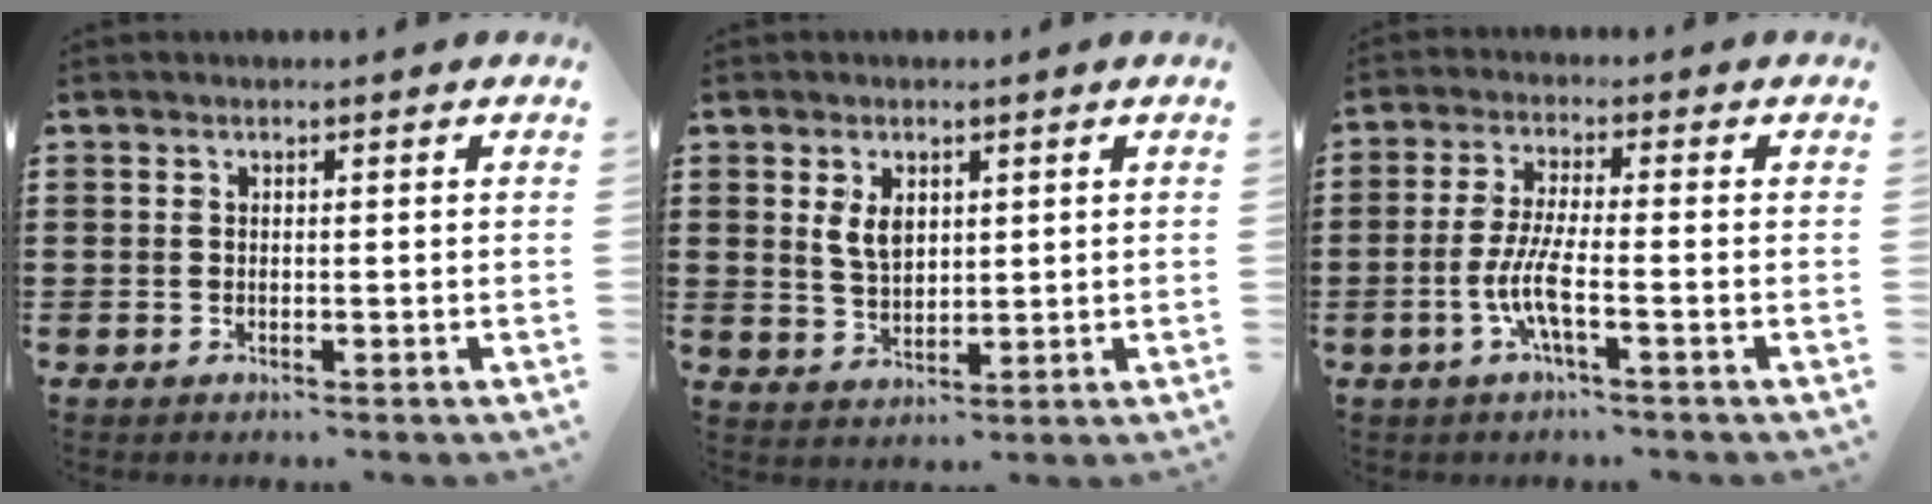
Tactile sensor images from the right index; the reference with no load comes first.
{"total": 4.1, "force": [1.5, 2.4, 3.0], "torque": [-0.057, 0.005, 0.026]}
{"total": 6.0, "force": [-2.2, 0.8, 5.6], "torque": [-0.130, -0.016, -0.050]}